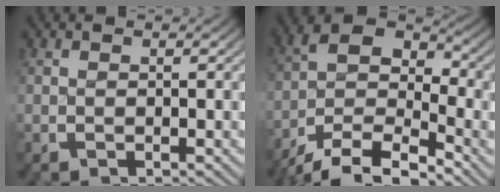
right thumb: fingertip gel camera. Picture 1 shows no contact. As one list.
[{"total": 11.7, "force": [-4.0, 7.9, 7.6], "torque": [-0.147, -0.029, -0.066]}]